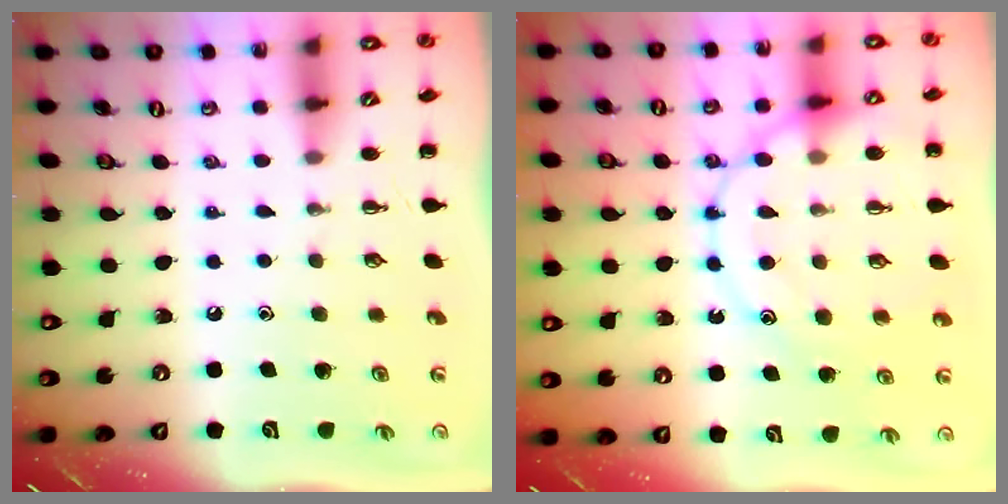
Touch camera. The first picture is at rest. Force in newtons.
{"total": 17.0, "press": 16.9, "slide": 1.9}